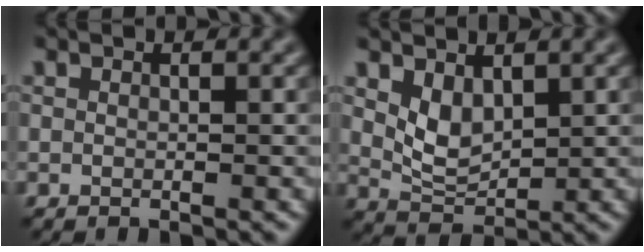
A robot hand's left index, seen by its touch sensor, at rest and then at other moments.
{"total": 3.0, "force": [1.2, 1.7, 2.1], "torque": [-0.047, -0.009, 0.024]}